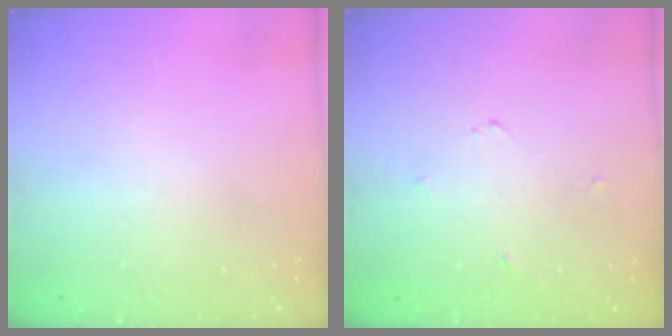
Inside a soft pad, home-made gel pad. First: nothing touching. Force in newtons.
{"total": 2.7, "press": 2.7, "slide": 0.3}